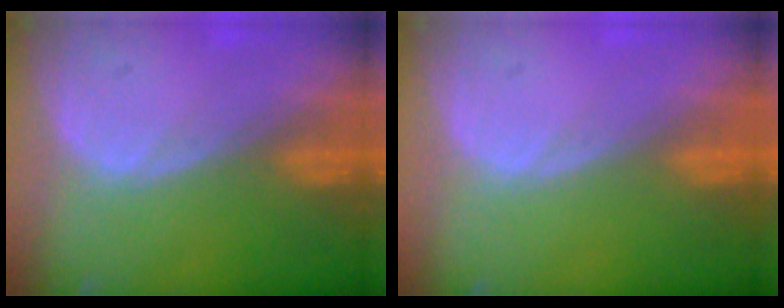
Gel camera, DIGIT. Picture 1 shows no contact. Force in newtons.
{"total": 0.0}